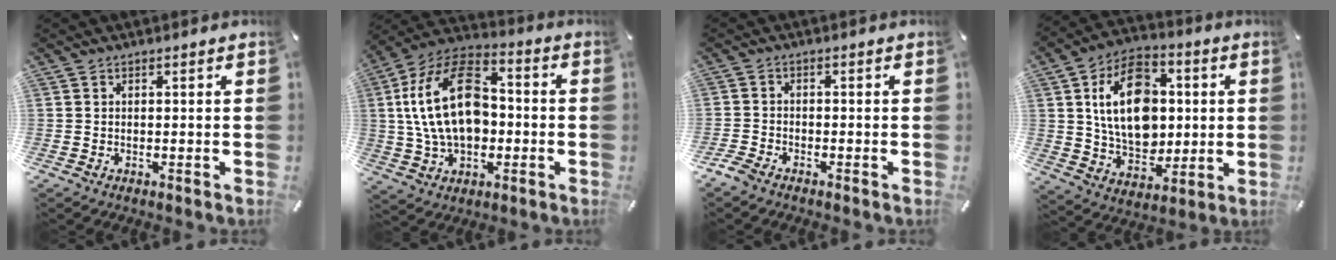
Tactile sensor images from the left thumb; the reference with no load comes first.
{"total": 20.9, "force": [0.1, 14.3, 15.2], "torque": [-0.314, 0.014, -0.003]}
{"total": 2.4, "force": [-2.2, 0.7, 0.7], "torque": [-0.026, 0.006, -0.047]}
{"total": 17.5, "force": [2.3, 12.8, 11.7], "torque": [-0.212, 0.005, 0.042]}